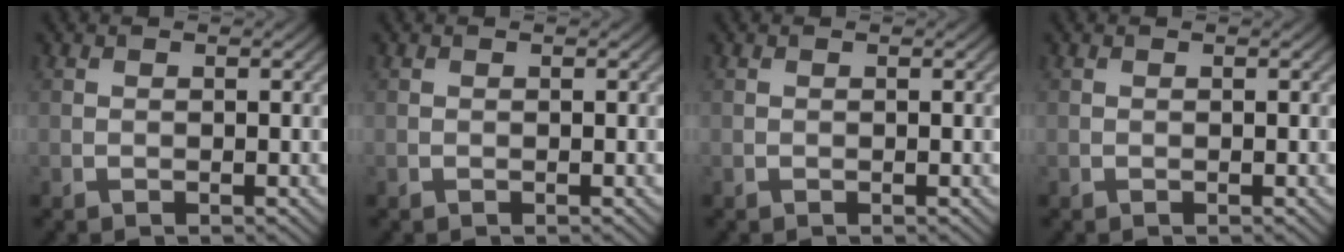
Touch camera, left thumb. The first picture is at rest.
{"total": 0.0}
{"total": 0.0}
{"total": 0.0}